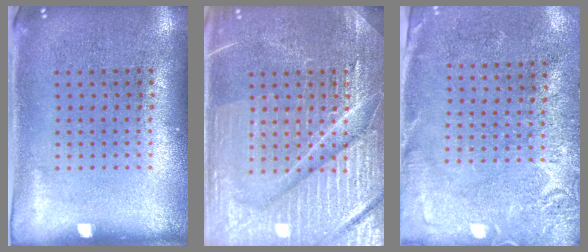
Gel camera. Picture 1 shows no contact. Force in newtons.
{"total": 5.7, "press": 5.6, "slide": 0.7}
{"total": 2.7, "press": 2.4, "slide": 1.1}